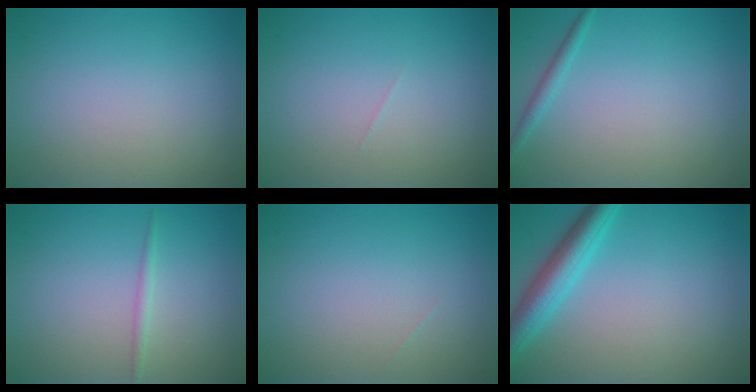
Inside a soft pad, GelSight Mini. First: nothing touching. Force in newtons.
{"total": 0.0}
{"total": 1.1, "press": 1.1, "slide": 0.1}
{"total": 0.9, "press": 0.9, "slide": 0.1}
{"total": 0.0}
{"total": 4.3, "press": 4.3, "slide": 0.3}